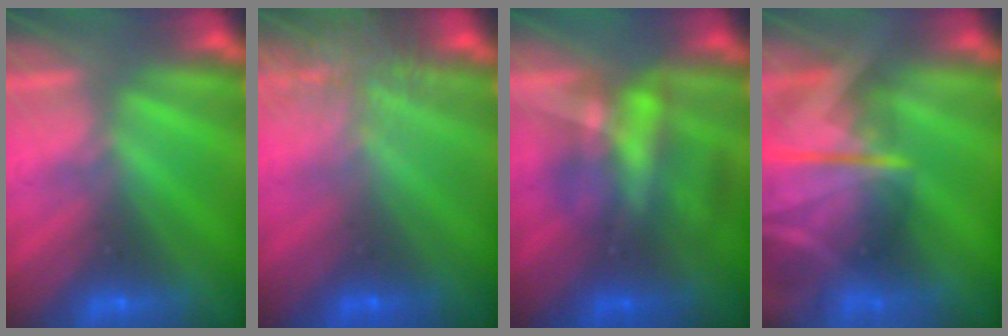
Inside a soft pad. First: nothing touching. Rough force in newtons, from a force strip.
{"total": 7.3}
{"total": 4.6}
{"total": 7.1}